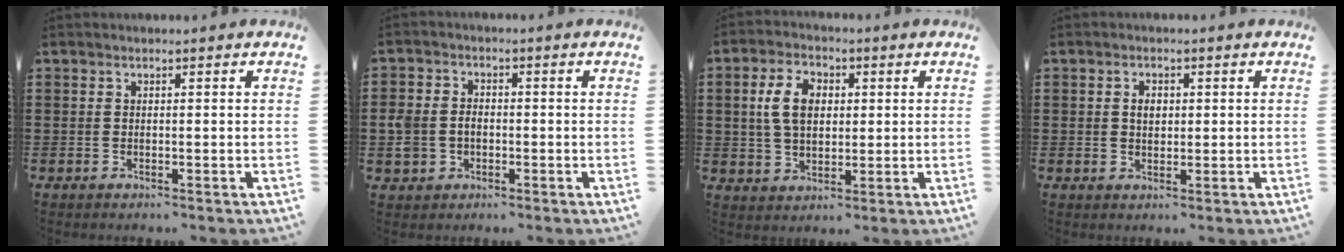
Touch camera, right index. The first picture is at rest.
{"total": 3.3, "force": [-0.9, 2.9, 1.4], "torque": [-0.048, 0.001, -0.023]}
{"total": 7.1, "force": [1.2, 4.6, 5.3], "torque": [-0.121, 0.009, 0.013]}
{"total": 2.3, "force": [0.4, 1.5, 1.7], "torque": [-0.036, 0.009, 0.006]}